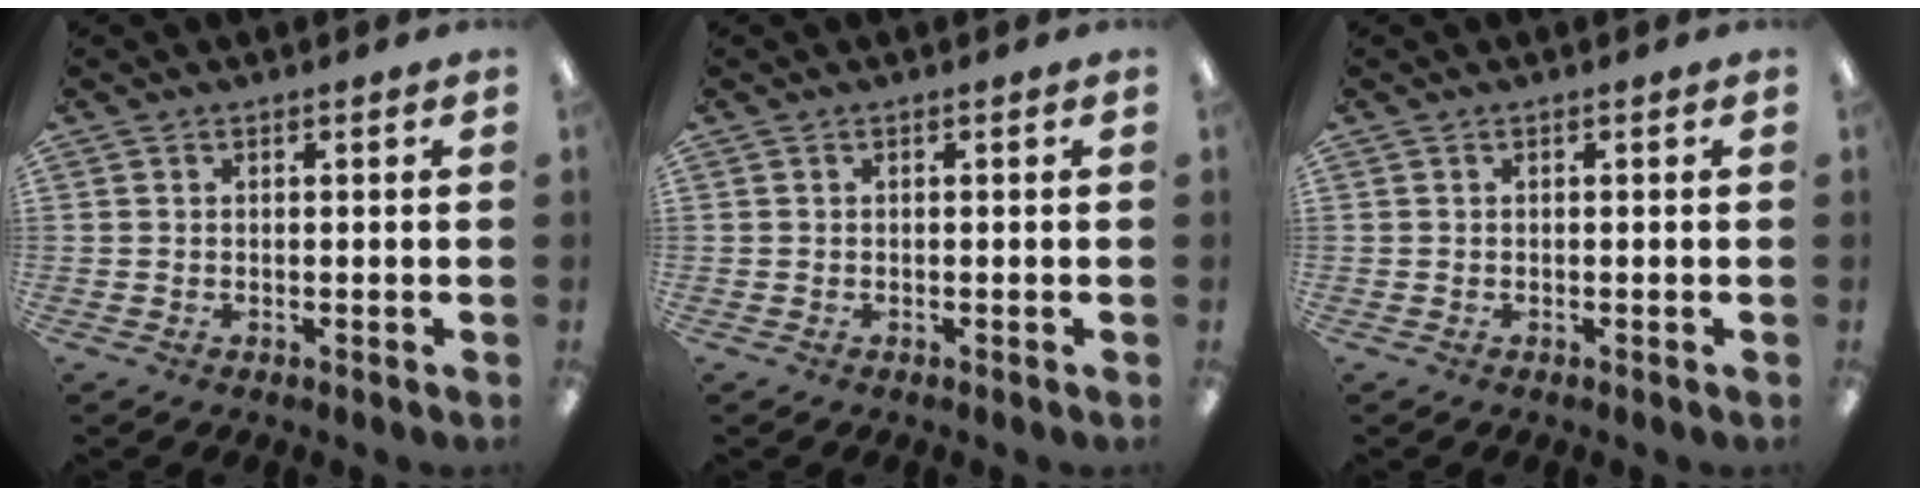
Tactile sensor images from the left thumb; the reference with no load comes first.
{"total": 0.0}
{"total": 0.0}